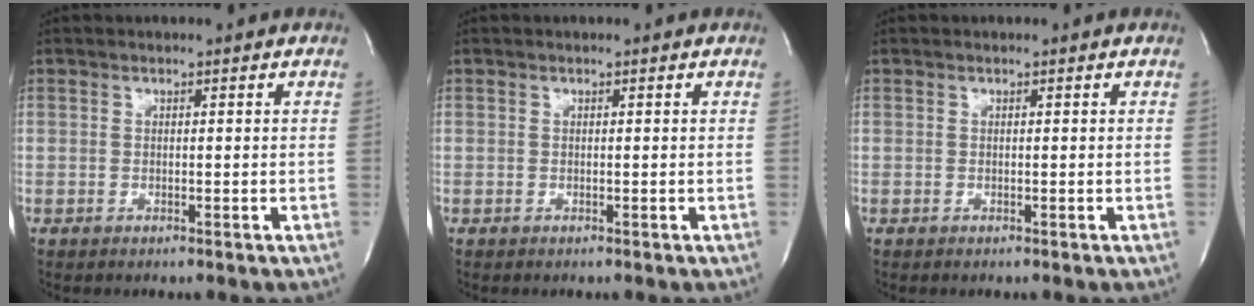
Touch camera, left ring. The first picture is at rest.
{"total": 0.0}
{"total": 0.0}